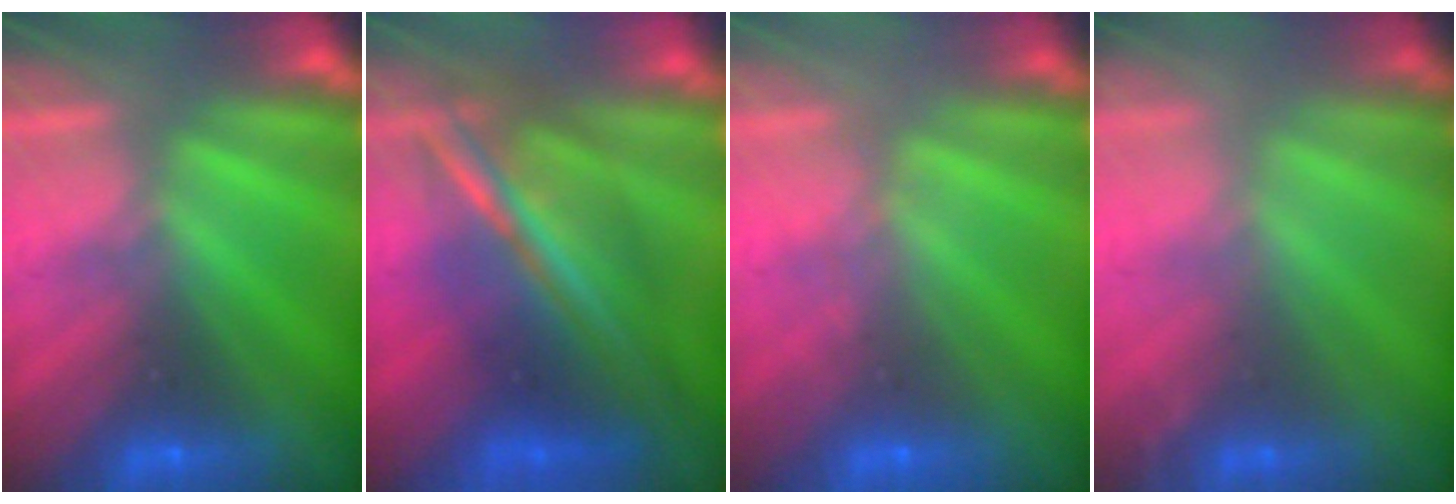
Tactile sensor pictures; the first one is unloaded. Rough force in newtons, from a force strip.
{"total": 6.1}
{"total": 1.8}
{"total": 1.5}